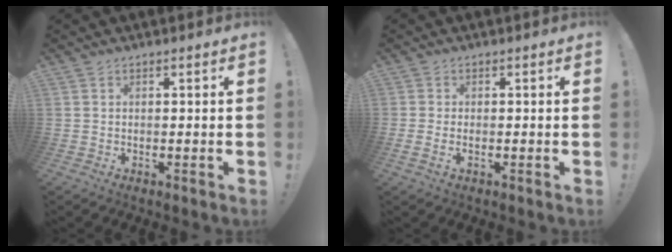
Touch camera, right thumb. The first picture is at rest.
{"total": 1.2, "force": [-0.2, 0.5, 1.0], "torque": [-0.010, -0.001, -0.005]}